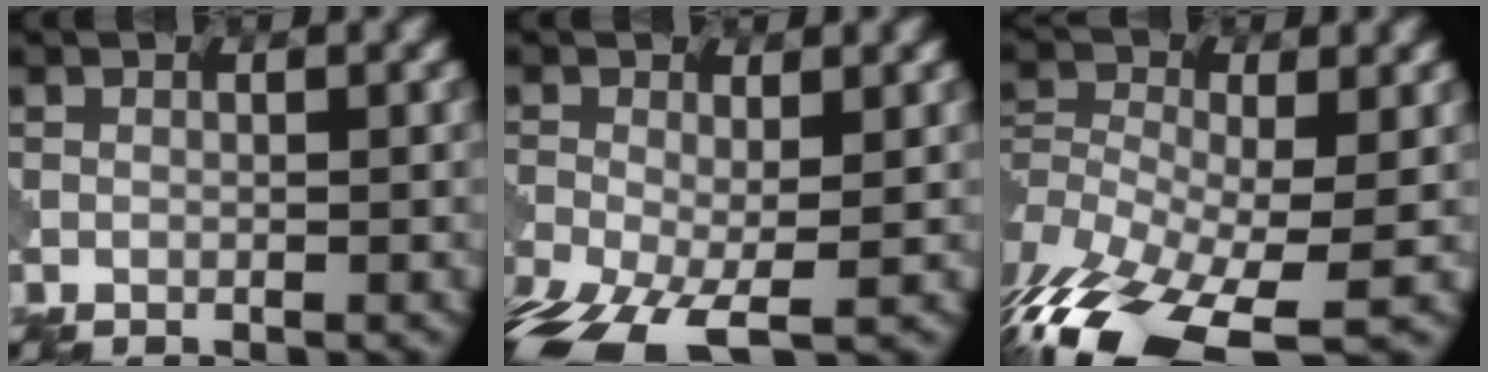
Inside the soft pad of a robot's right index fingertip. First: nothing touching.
{"total": 10.0, "force": [-4.6, 4.8, 7.5], "torque": [-0.168, -0.031, -0.074]}
{"total": 13.5, "force": [-8.3, 5.8, 9.1], "torque": [-0.209, -0.018, -0.122]}